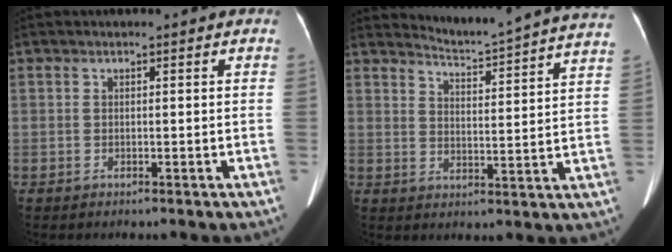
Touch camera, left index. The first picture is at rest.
{"total": 17.0, "force": [16.5, -1.2, 3.9], "torque": [-0.070, -0.086, 0.195]}